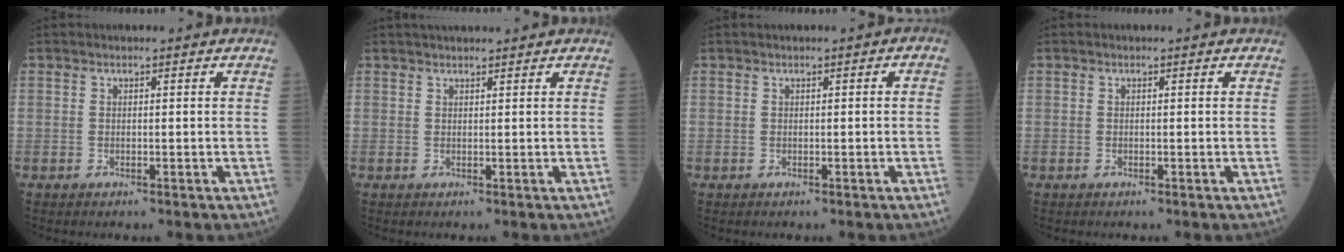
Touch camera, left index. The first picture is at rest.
{"total": 4.2, "force": [3.8, 0.4, 1.7], "torque": [-0.018, 0.029, 0.055]}
{"total": 0.8, "force": [0.1, 0.2, 0.8], "torque": [-0.010, 0.008, 0.003]}
{"total": 0.0}